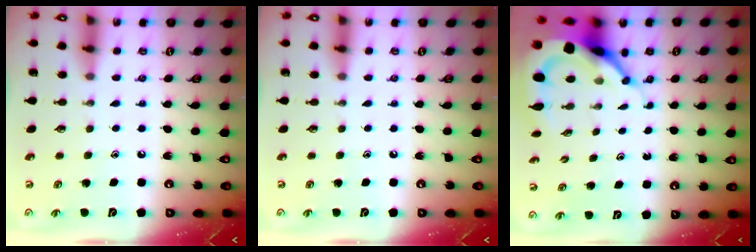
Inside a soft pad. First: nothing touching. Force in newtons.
{"total": 0.0}
{"total": 9.1, "press": 9.0, "slide": 0.9}